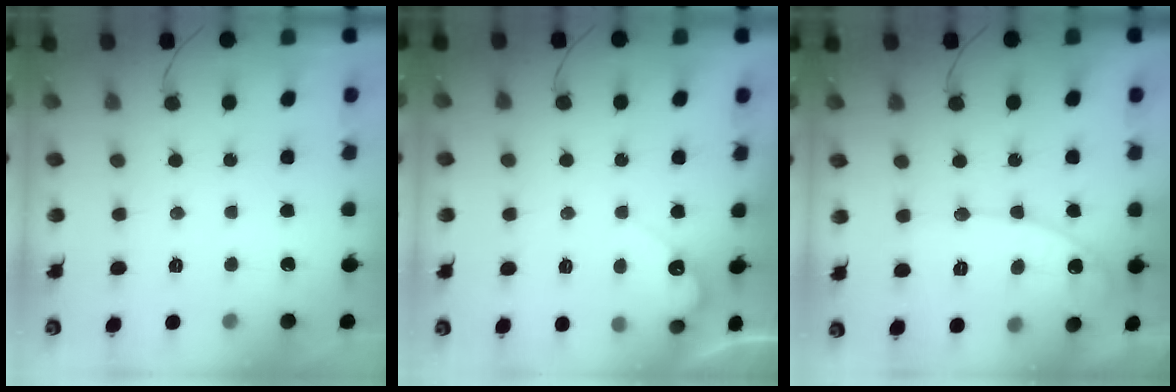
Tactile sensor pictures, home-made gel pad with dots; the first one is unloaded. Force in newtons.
{"total": 4.7, "press": 4.7, "slide": 0.1}
{"total": 11.2, "press": 11.2, "slide": 0.9}